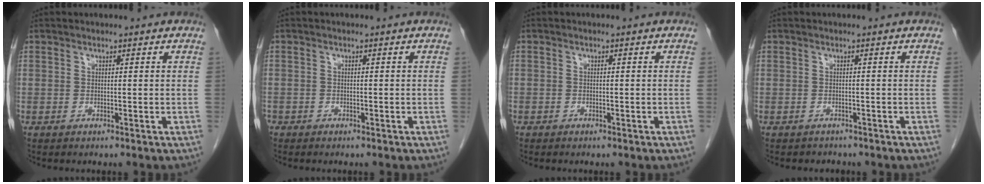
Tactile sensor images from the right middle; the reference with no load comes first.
{"total": 0.8, "force": [-0.6, 0.5, 0.1], "torque": [-0.006, 0.002, -0.013]}
{"total": 0.6, "force": [-0.4, 0.5, 0.0], "torque": [-0.001, 0.003, -0.008]}
{"total": 1.9, "force": [-1.7, 0.9, -0.1], "torque": [-0.009, 0.000, -0.027]}